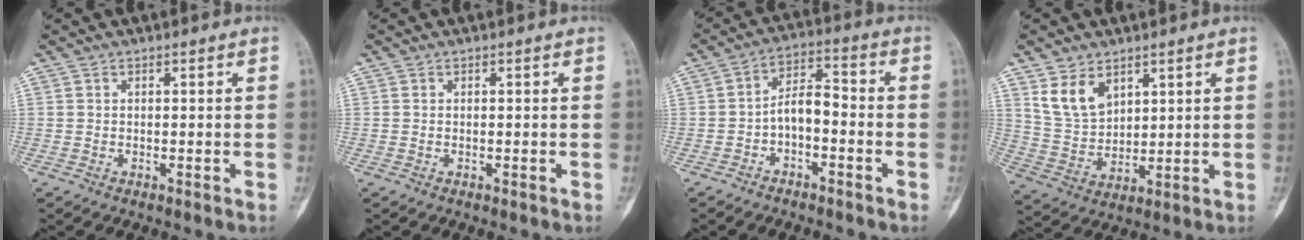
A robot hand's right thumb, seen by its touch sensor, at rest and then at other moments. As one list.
[{"total": 0.0}, {"total": 6.2, "force": [-2.2, 3.4, 4.8], "torque": [-0.075, 0.042, -0.046]}, {"total": 8.3, "force": [4.7, 5.2, 4.4], "torque": [-0.069, -0.024, 0.106]}]